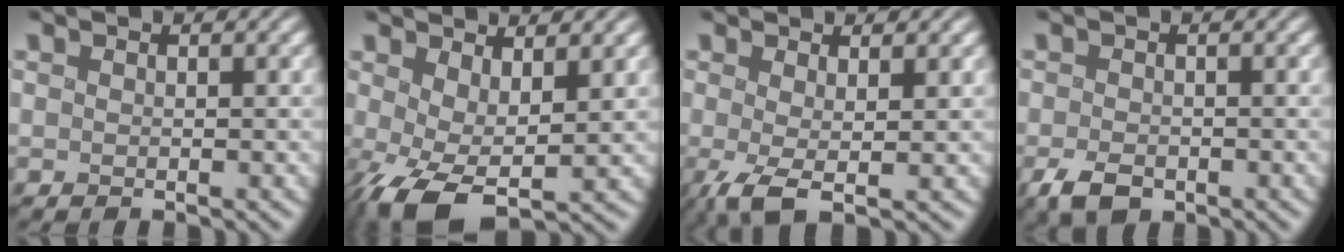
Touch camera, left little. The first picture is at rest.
{"total": 6.4, "force": [-1.0, 3.1, 5.5], "torque": [-0.112, -0.013, -0.017]}
{"total": 2.9, "force": [-0.4, 0.9, 2.7], "torque": [-0.053, -0.004, -0.012]}
{"total": 3.0, "force": [-1.6, 1.8, 1.8], "torque": [-0.036, -0.007, -0.032]}